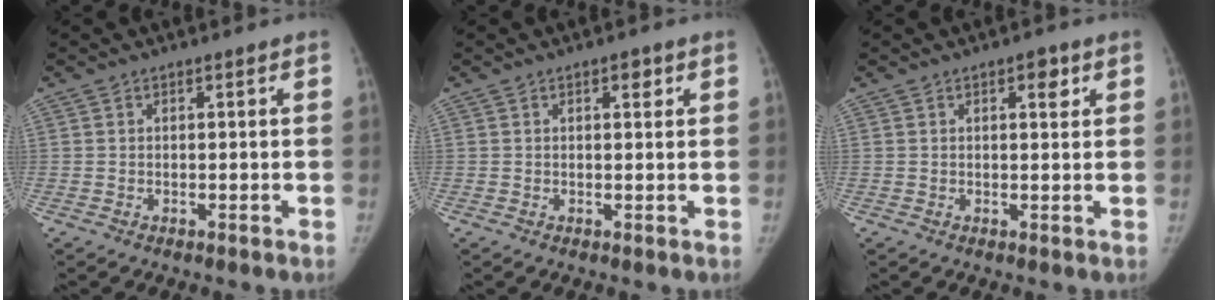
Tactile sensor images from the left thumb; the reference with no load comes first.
{"total": 1.8, "force": [0.9, 0.9, 1.2], "torque": [-0.005, -0.001, 0.011]}
{"total": 2.6, "force": [1.3, 1.2, 1.8], "torque": [-0.010, -0.003, 0.016]}